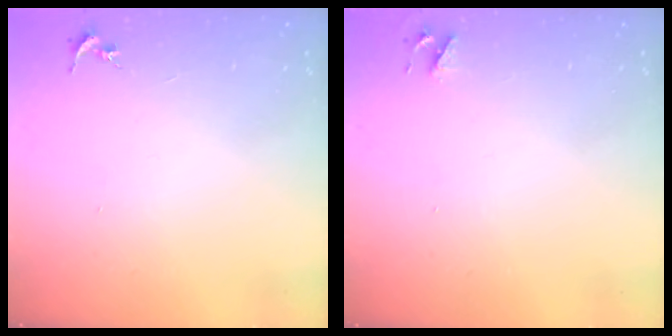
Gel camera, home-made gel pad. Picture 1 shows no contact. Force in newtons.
{"total": 4.1, "press": 4.0, "slide": 0.7}